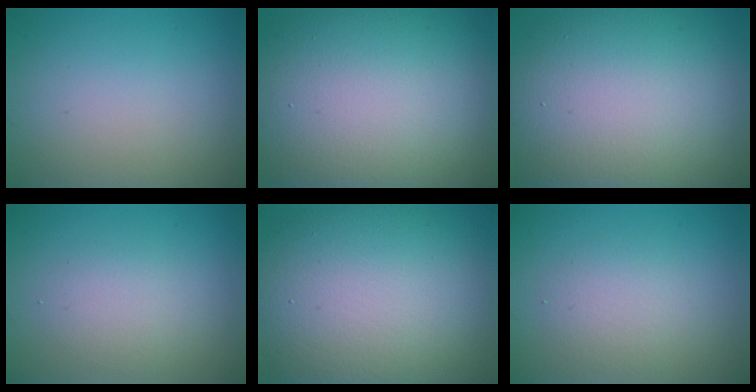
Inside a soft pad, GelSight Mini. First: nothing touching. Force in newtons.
{"total": 17.3, "press": 17.3, "slide": 0.9}
{"total": 16.6, "press": 16.5, "slide": 1.5}
{"total": 2.2, "press": 2.2, "slide": 0.0}
{"total": 14.9, "press": 14.9, "slide": 0.8}
{"total": 2.5, "press": 2.5, "slide": 0.2}